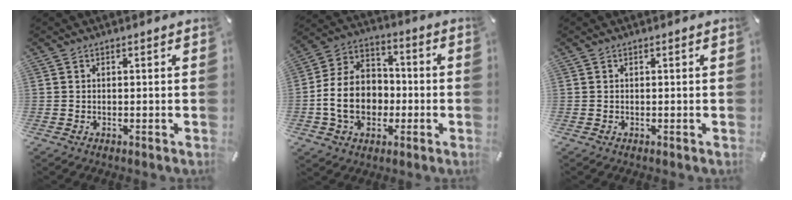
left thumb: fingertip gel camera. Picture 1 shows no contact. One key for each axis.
{"total": 13.1, "fx": -2.7, "fy": 10.4, "fz": 7.5, "tx": -0.188, "ty": 0.019, "tz": -0.047}
{"total": 0.0}